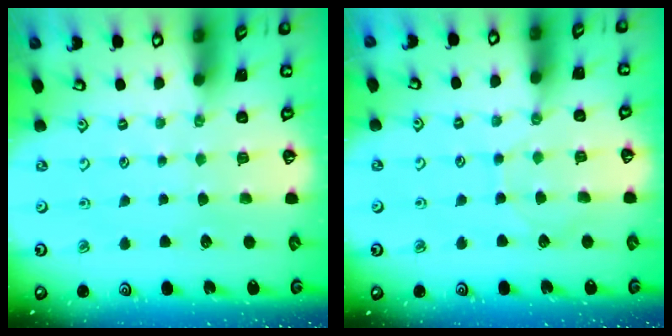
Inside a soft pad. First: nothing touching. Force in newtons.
{"total": 5.0, "press": 4.9, "slide": 0.6}